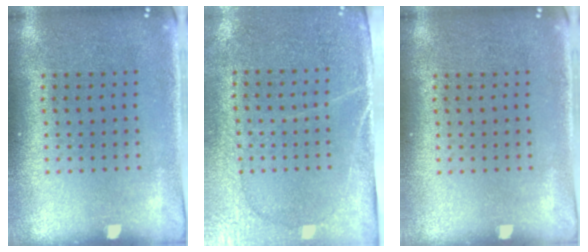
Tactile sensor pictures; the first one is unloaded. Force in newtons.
{"total": 2.9, "press": 2.5, "slide": 1.4}
{"total": 0.0}